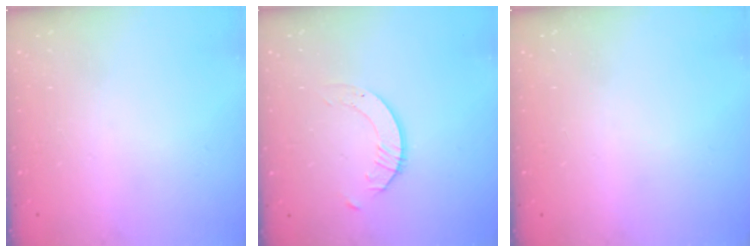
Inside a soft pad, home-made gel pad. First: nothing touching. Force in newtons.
{"total": 2.1, "press": 2.1, "slide": 0.2}
{"total": 0.0}